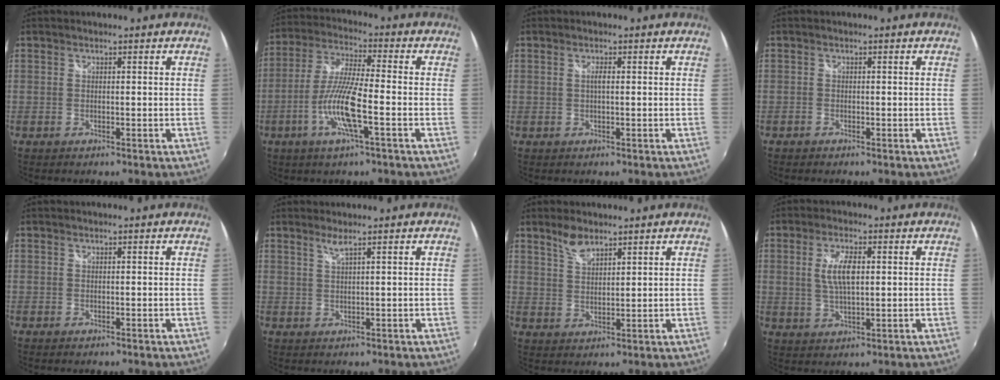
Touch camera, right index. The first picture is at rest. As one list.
[{"total": 9.9, "force": [-3.6, 1.0, 9.2], "torque": [-0.193, -0.005, -0.072]}, {"total": 1.0, "force": [0.1, 0.1, 1.0], "torque": [-0.019, 0.001, 0.000]}, {"total": 0.9, "force": [-0.7, 0.5, 0.0], "torque": [-0.004, -0.001, -0.016]}, {"total": 0.0}, {"total": 1.6, "force": [1.1, -0.4, 1.0], "torque": [-0.020, -0.003, 0.020]}, {"total": 4.2, "force": [3.2, 1.4, 2.2], "torque": [-0.039, 0.002, 0.062]}, {"total": 6.1, "force": [1.0, 2.2, 5.6], "torque": [-0.109, 0.002, 0.020]}]